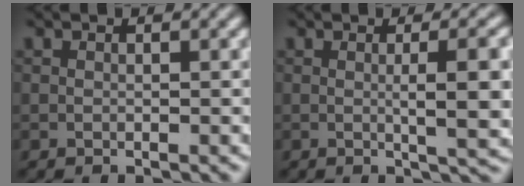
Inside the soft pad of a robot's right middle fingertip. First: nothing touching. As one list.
[{"total": 5.3, "force": [0.0, 1.0, 5.2], "torque": [-0.074, 0.010, 0.006]}]